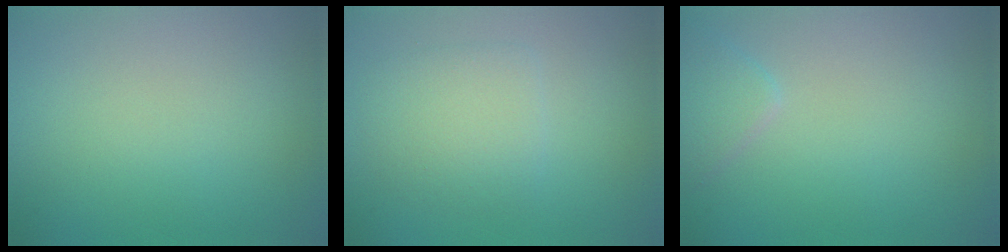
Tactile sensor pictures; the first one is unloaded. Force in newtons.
{"total": 3.0, "press": 3.0, "slide": 0.3}
{"total": 1.8, "press": 1.8, "slide": 0.1}